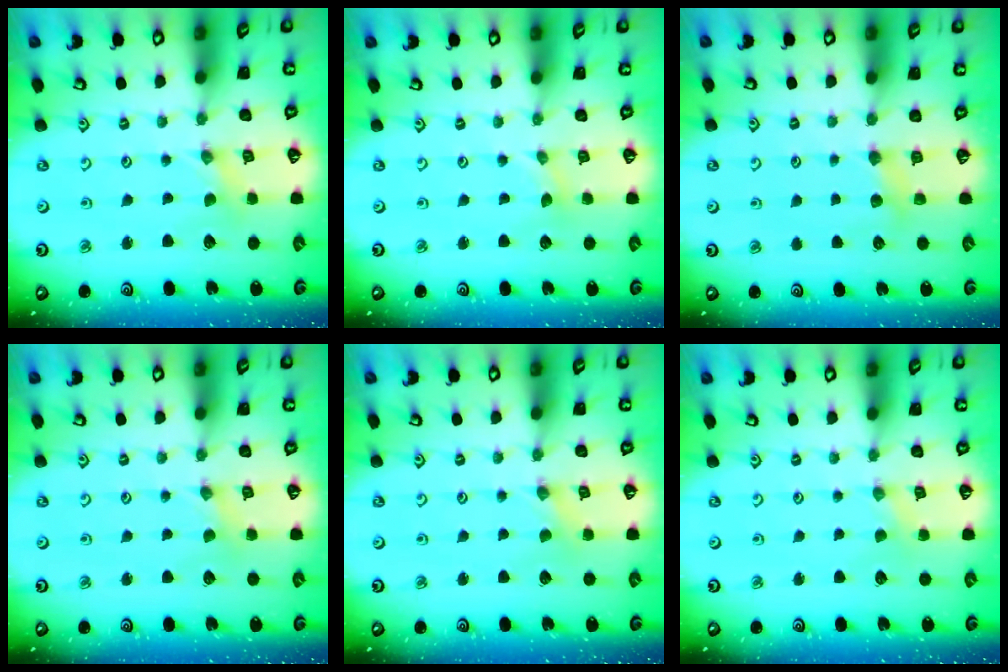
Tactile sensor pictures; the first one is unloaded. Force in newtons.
{"total": 0.0}
{"total": 5.1, "press": 5.0, "slide": 0.7}
{"total": 1.5, "press": 1.5, "slide": 0.2}
{"total": 0.8, "press": 0.8, "slide": 0.1}
{"total": 0.5, "press": 0.5, "slide": 0.2}